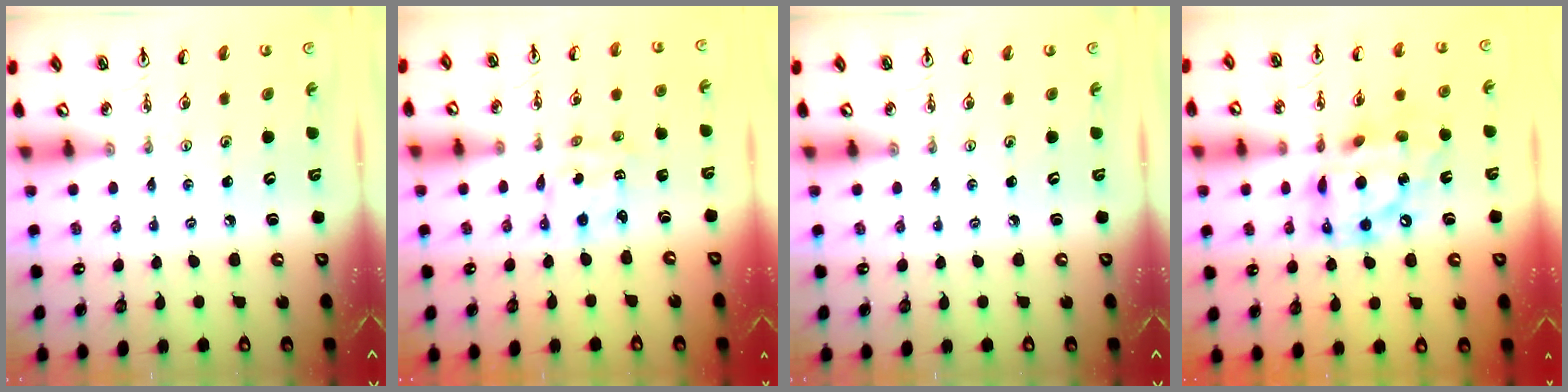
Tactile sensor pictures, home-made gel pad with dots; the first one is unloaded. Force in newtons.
{"total": 2.3, "press": 2.3, "slide": 0.1}
{"total": 0.0}
{"total": 16.0, "press": 16.0, "slide": 1.1}